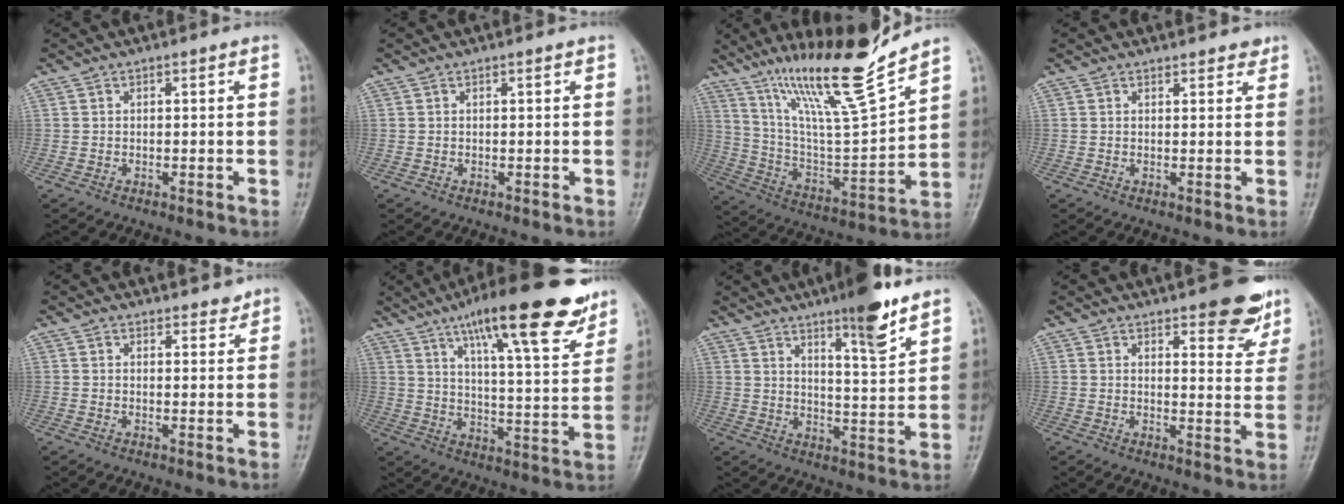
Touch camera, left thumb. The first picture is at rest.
{"total": 0.0}
{"total": 19.4, "force": [14.9, 0.9, 12.4], "torque": [-0.188, -0.082, 0.271]}
{"total": 2.2, "force": [1.9, 1.0, 0.4], "torque": [0.011, -0.008, 0.019]}
{"total": 2.6, "force": [2.3, 1.0, 0.4], "torque": [0.012, -0.016, 0.029]}
{"total": 21.9, "force": [14.1, 5.0, 16.0], "torque": [-0.211, -0.048, 0.215]}
{"total": 10.8, "force": [7.5, 1.6, 7.7], "torque": [-0.105, -0.053, 0.117]}
{"total": 9.3, "force": [6.5, 3.1, 5.8], "torque": [-0.043, -0.041, 0.081]}